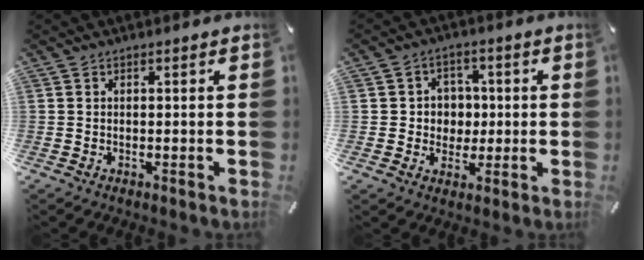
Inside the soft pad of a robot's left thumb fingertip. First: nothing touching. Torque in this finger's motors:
{"motor_torque": [-0.04, 0.16, 0.43, 0.02, -0.01]}